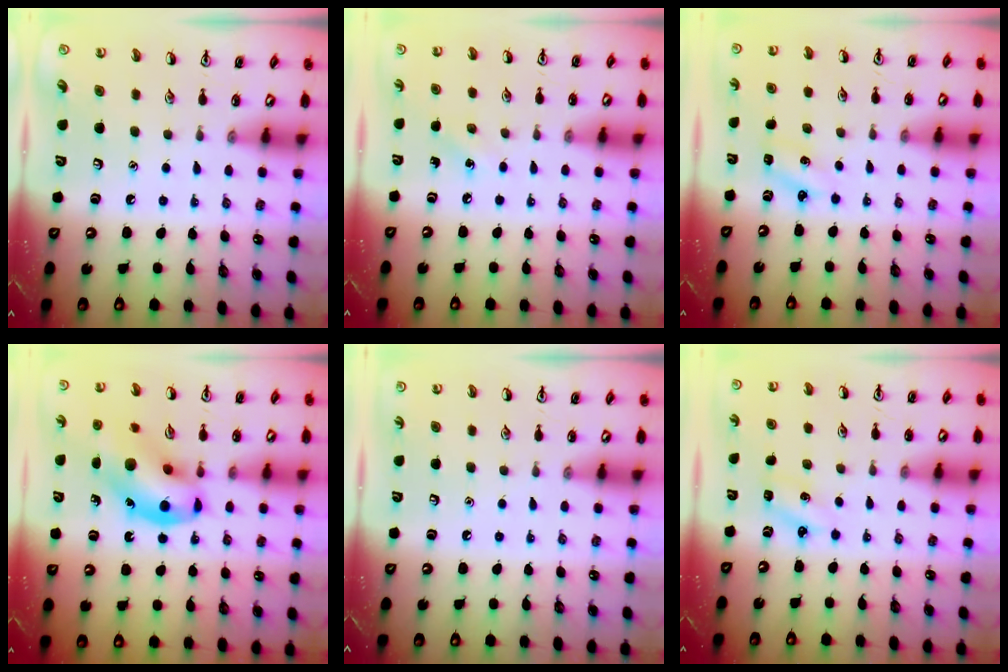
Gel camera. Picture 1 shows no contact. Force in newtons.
{"total": 4.8, "press": 4.5, "slide": 1.5}
{"total": 2.9, "press": 2.7, "slide": 0.9}
{"total": 14.0, "press": 13.7, "slide": 2.9}
{"total": 0.0}
{"total": 2.9, "press": 2.7, "slide": 0.9}